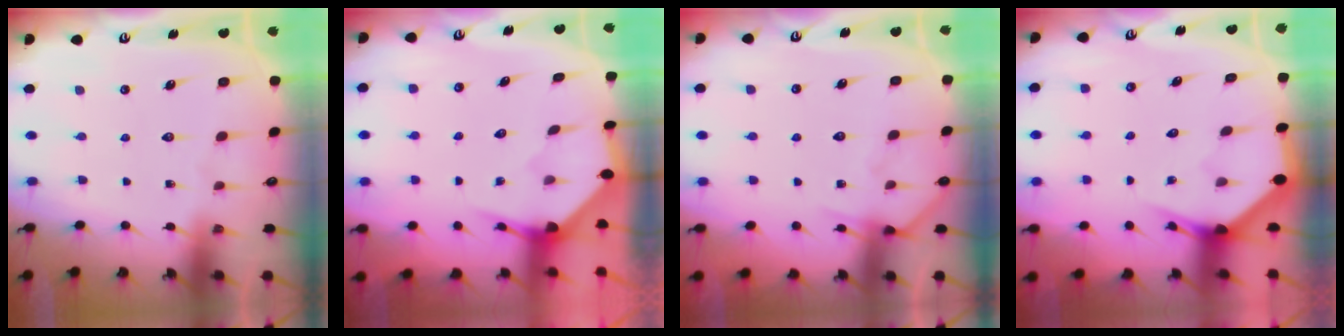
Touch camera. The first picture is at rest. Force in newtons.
{"total": 3.3, "press": 3.3, "slide": 0.3}
{"total": 6.9, "press": 6.8, "slide": 0.8}
{"total": 3.0, "press": 3.0, "slide": 0.1}